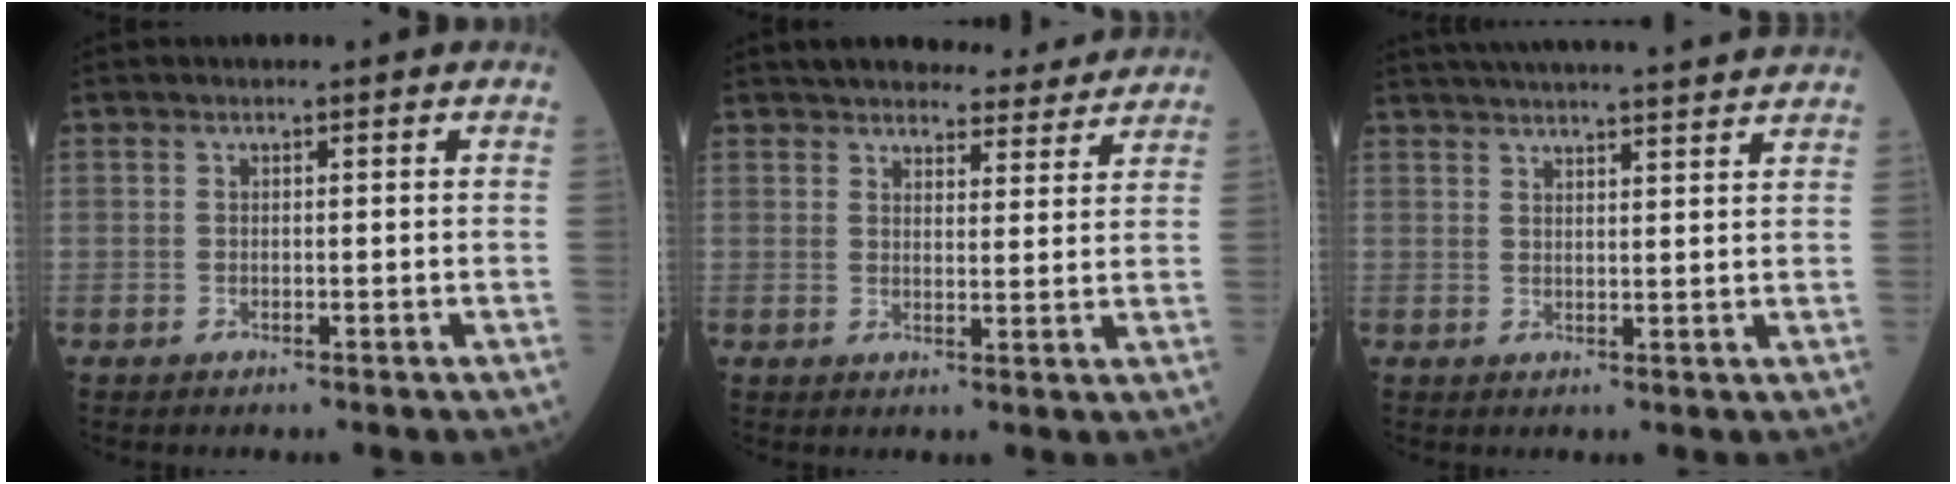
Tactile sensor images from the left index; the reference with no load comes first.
{"total": 11.0, "force": [10.2, 2.7, 2.9], "torque": [-0.019, 0.005, 0.122]}
{"total": 17.6, "force": [16.3, 0.6, 6.5], "torque": [-0.106, 0.016, 0.221]}